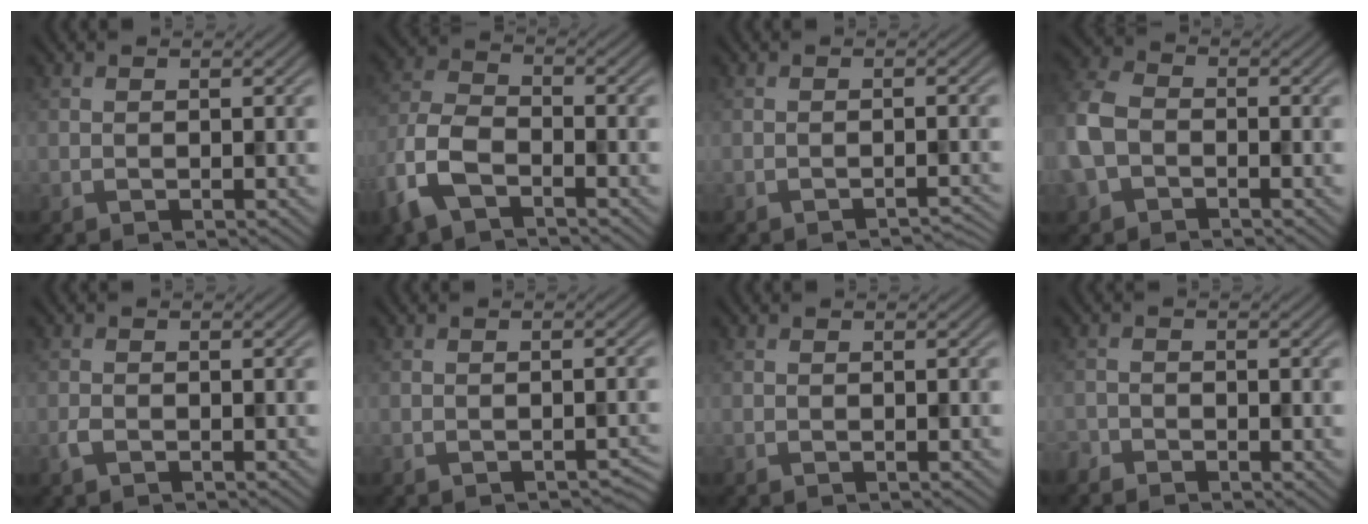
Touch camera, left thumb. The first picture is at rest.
{"total": 7.7, "force": [-4.5, 3.8, 5.1], "torque": [-0.127, -0.005, -0.108]}
{"total": 1.6, "force": [-1.5, 0.2, 0.7], "torque": [0.001, 0.003, -0.026]}
{"total": 6.3, "force": [-1.7, 4.8, 3.7], "torque": [-0.108, -0.006, -0.045]}
{"total": 1.0, "force": [-0.6, 0.5, 0.7], "torque": [-0.019, -0.001, -0.014]}
{"total": 1.1, "force": [-0.9, 0.3, 0.5], "torque": [-0.005, -0.001, -0.012]}
{"total": 0.0}
{"total": 1.6, "force": [-1.3, 0.8, 0.5], "torque": [-0.010, -0.003, -0.032]}